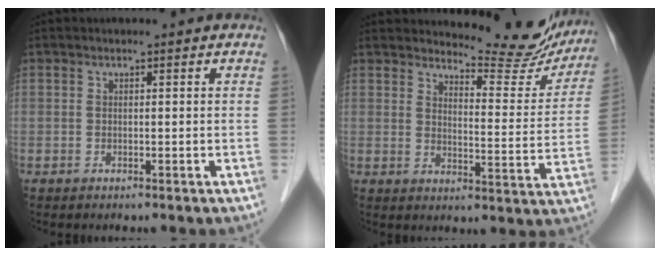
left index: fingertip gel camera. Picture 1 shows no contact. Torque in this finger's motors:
{"motor_torque": [0.96, -1.18, 0.26, 0.01]}